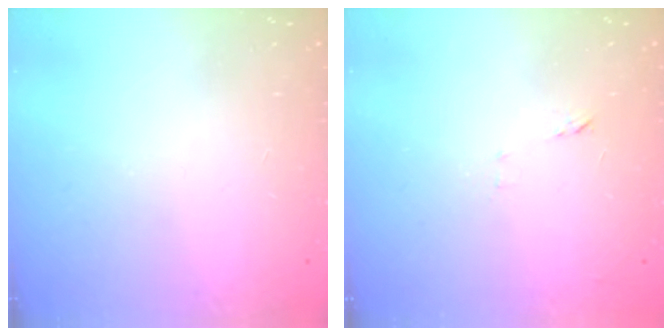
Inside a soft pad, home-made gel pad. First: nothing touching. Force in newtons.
{"total": 6.0, "press": 6.0, "slide": 0.5}